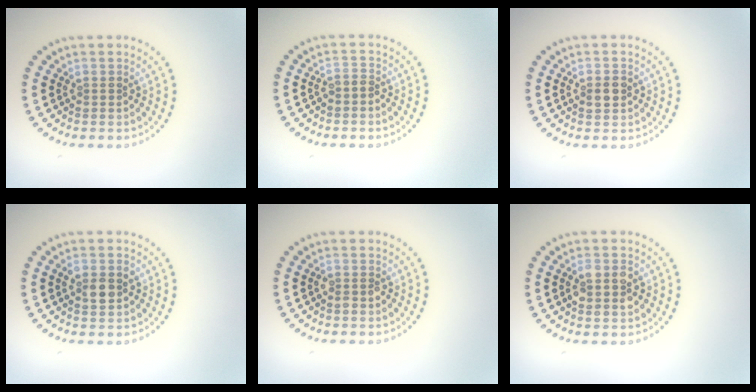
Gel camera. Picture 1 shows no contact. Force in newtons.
{"total": 0.8, "press": 0.4, "slide": 0.7}
{"total": 2.1, "press": 2.1, "slide": 0.1}
{"total": 2.5, "press": 2.5, "slide": 0.3}
{"total": 1.0, "press": 1.0, "slide": 0.2}
{"total": 2.9, "press": 2.8, "slide": 0.3}